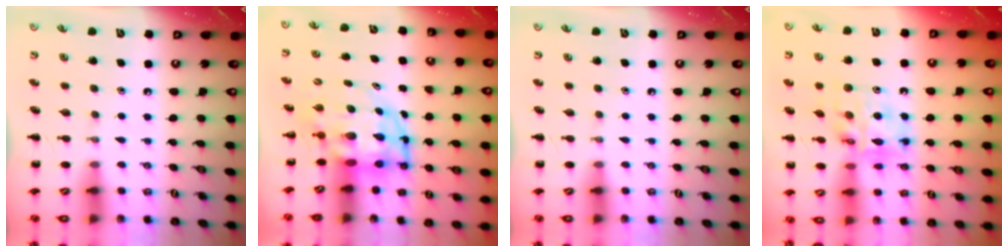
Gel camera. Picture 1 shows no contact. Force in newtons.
{"total": 6.6, "press": 6.3, "slide": 1.9}
{"total": 0.0}
{"total": 11.3, "press": 11.0, "slide": 2.7}